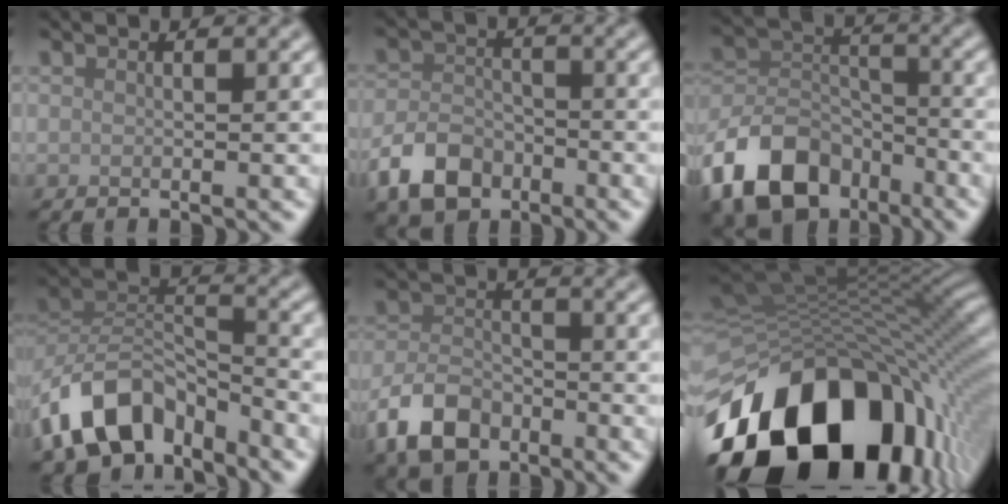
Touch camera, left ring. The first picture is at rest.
{"total": 5.0, "force": [-2.9, 3.2, 2.4], "torque": [-0.049, -0.002, -0.063]}
{"total": 9.9, "force": [-5.9, 6.3, 4.8], "torque": [-0.089, -0.007, -0.125]}
{"total": 9.7, "force": [-6.4, 5.5, 4.7], "torque": [-0.074, -0.005, -0.126]}
{"total": 5.4, "force": [-3.3, 3.2, 2.8], "torque": [-0.057, -0.002, -0.072]}
{"total": 18.6, "force": [-8.2, 11.9, 11.6], "torque": [-0.213, -0.024, -0.127]}